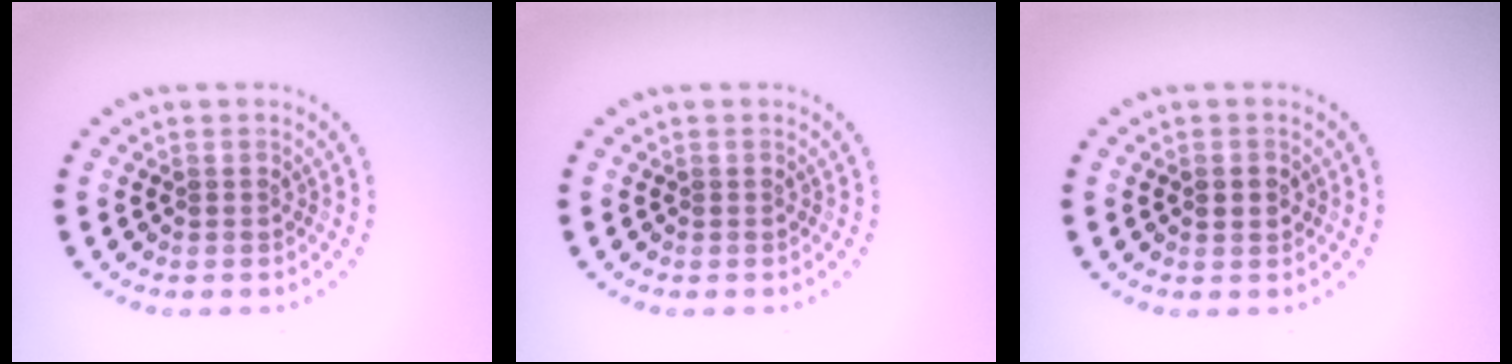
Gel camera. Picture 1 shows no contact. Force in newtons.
{"total": 0.0}
{"total": 1.9, "press": 1.9, "slide": 0.2}